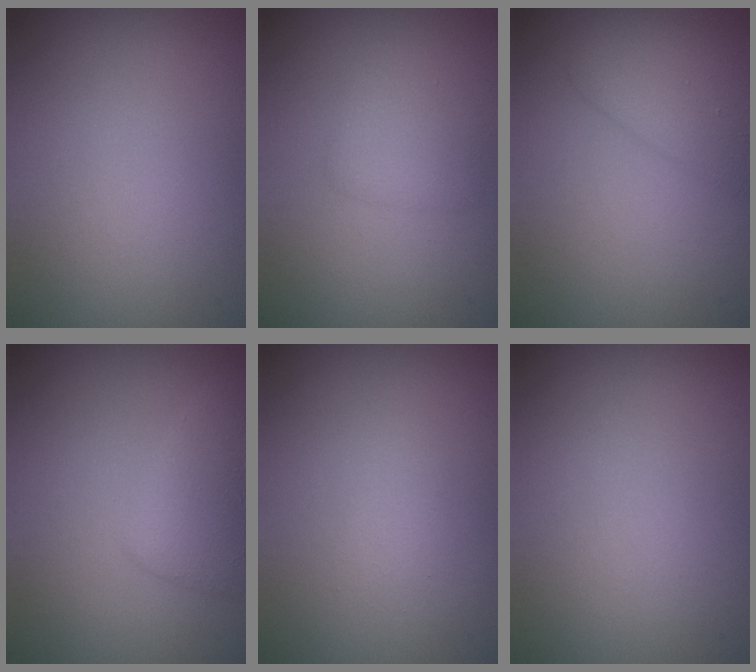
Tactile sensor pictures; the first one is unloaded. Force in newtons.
{"total": 1.9, "press": 1.9, "slide": 0.0}
{"total": 2.7, "press": 2.7, "slide": 0.1}
{"total": 2.8, "press": 2.8, "slide": 0.3}
{"total": 1.0, "press": 1.0, "slide": 0.0}
{"total": 0.0}